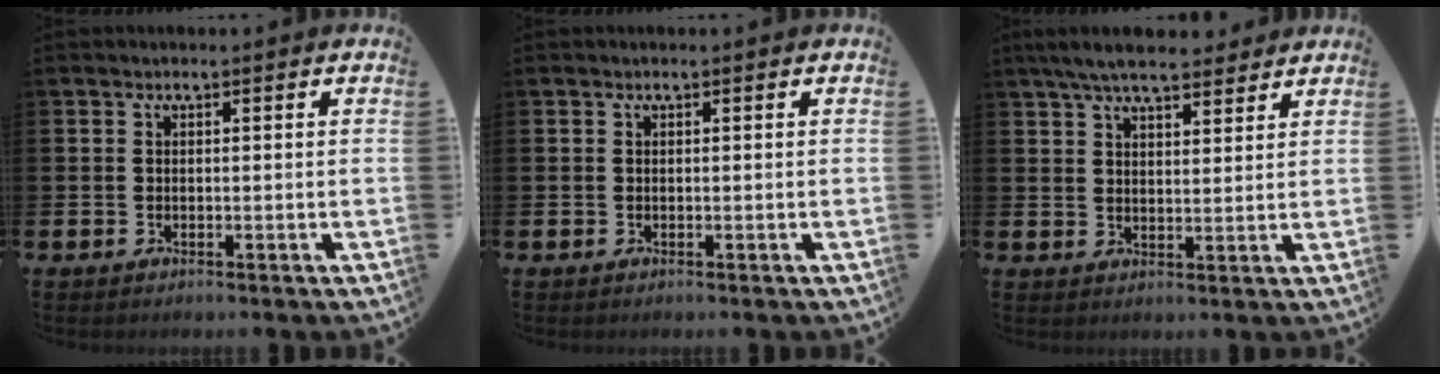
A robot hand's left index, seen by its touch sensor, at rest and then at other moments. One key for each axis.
{"total": 0.0}
{"total": 6.4, "fx": 5.9, "fy": 1.3, "fz": 2.1, "tx": -0.054, "ty": -0.017, "tz": 0.109}